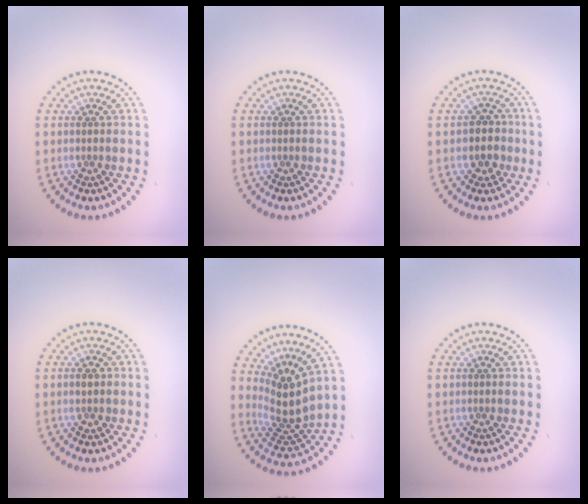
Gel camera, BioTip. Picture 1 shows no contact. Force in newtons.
{"total": 0.0}
{"total": 2.4, "press": 2.2, "slide": 1.0}
{"total": 1.5, "press": 1.5, "slide": 0.1}
{"total": 3.9, "press": 2.8, "slide": 2.8}
{"total": 0.0}